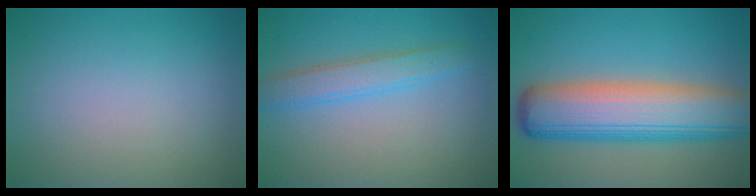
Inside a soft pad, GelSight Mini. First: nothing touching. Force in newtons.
{"total": 3.0, "press": 3.0, "slide": 0.0}
{"total": 10.5, "press": 10.5, "slide": 0.5}